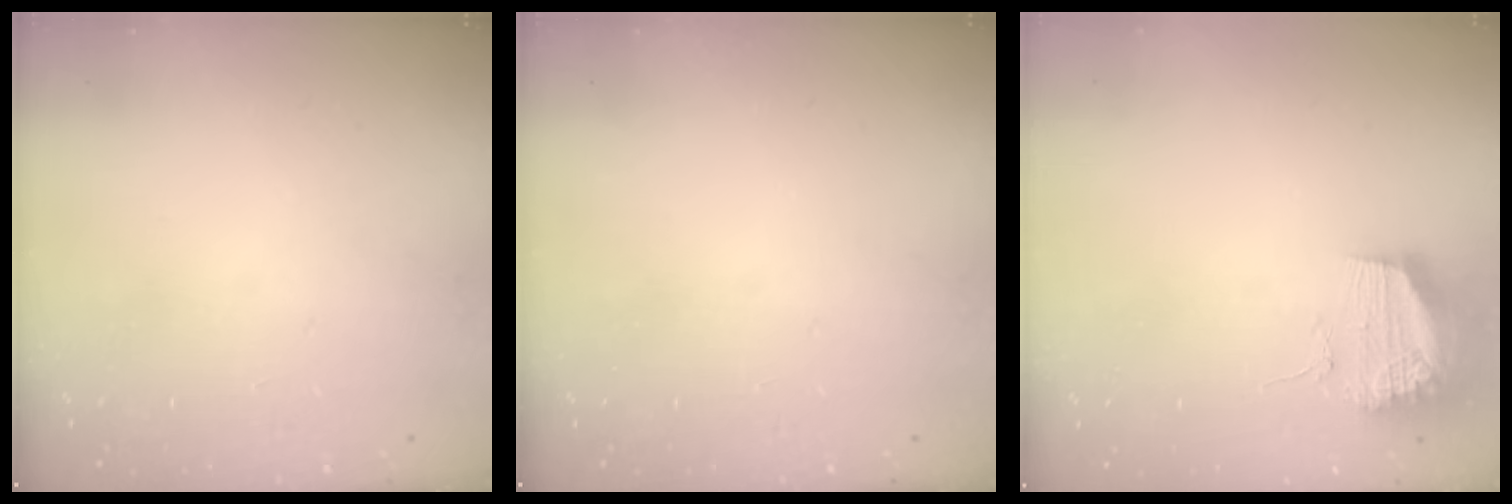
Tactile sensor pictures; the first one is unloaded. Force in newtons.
{"total": 0.0}
{"total": 11.1, "press": 11.1, "slide": 0.8}